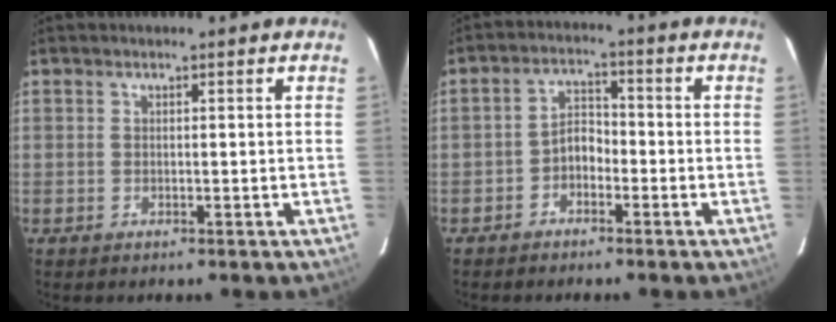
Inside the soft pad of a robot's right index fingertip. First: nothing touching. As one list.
[{"total": 3.9, "force": [-2.3, 2.4, 1.9], "torque": [-0.037, 0.015, -0.042]}]